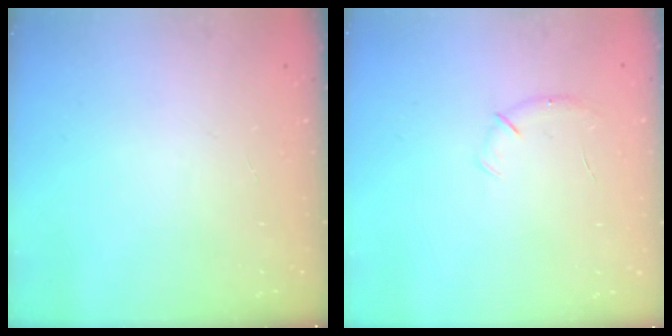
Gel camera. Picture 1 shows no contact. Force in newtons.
{"total": 4.3, "press": 4.1, "slide": 1.1}